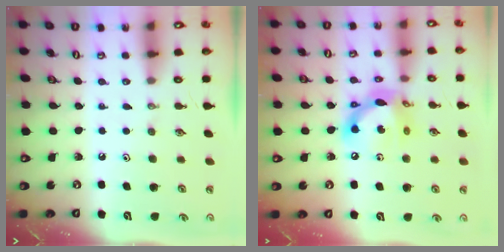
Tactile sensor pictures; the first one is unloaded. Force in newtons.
{"total": 13.9, "press": 13.8, "slide": 0.9}